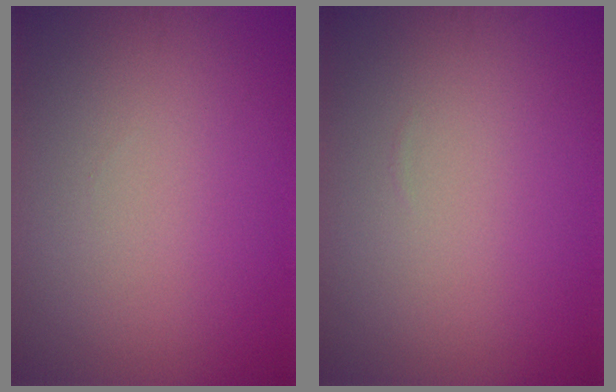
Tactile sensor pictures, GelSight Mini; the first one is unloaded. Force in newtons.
{"total": 0.0}